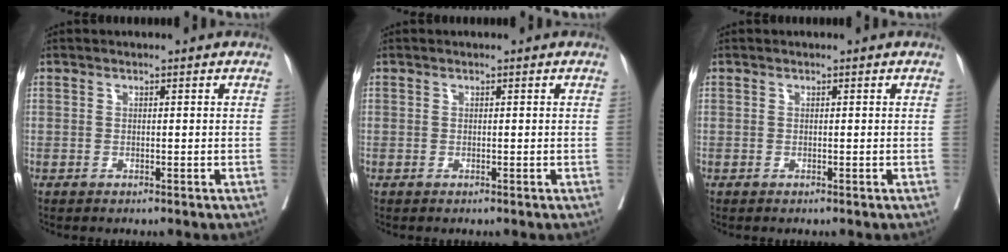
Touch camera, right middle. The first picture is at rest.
{"total": 0.0}
{"total": 0.0}